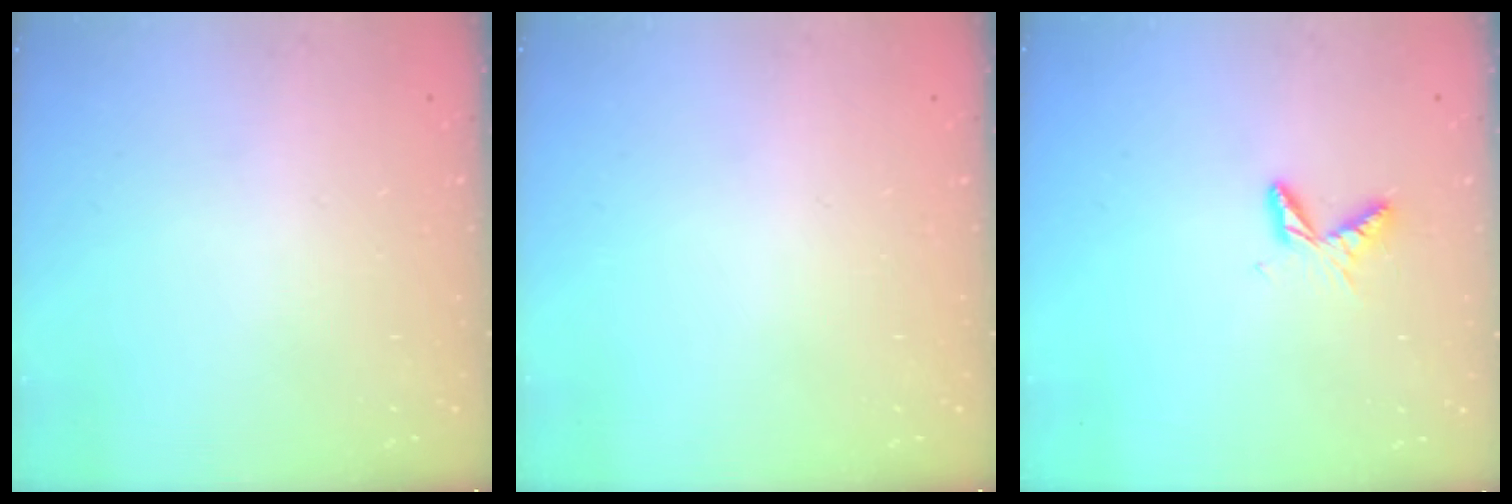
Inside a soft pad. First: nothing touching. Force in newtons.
{"total": 0.0}
{"total": 6.5, "press": 6.5, "slide": 0.4}